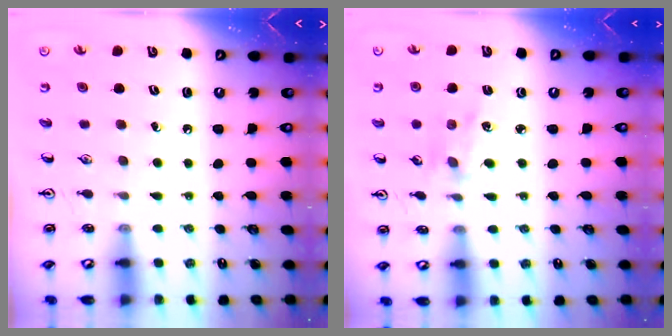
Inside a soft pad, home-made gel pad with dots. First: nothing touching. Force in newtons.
{"total": 1.0, "press": 1.0, "slide": 0.2}